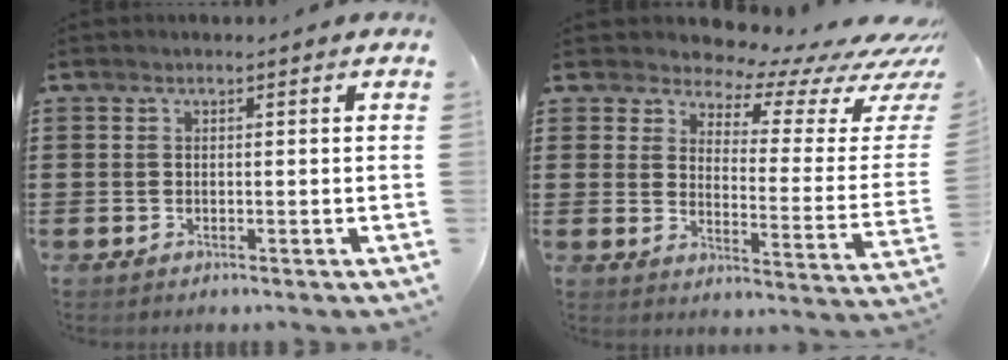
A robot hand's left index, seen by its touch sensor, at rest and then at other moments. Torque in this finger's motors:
{"motor_torque": [2.14, 0.00, 0.43, 0.01]}